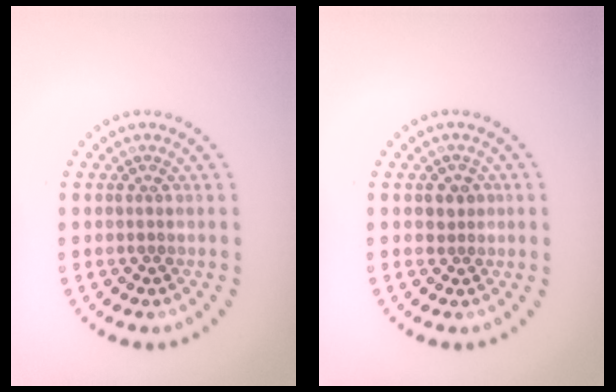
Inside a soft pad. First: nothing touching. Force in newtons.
{"total": 1.1, "press": 0.9, "slide": 0.6}